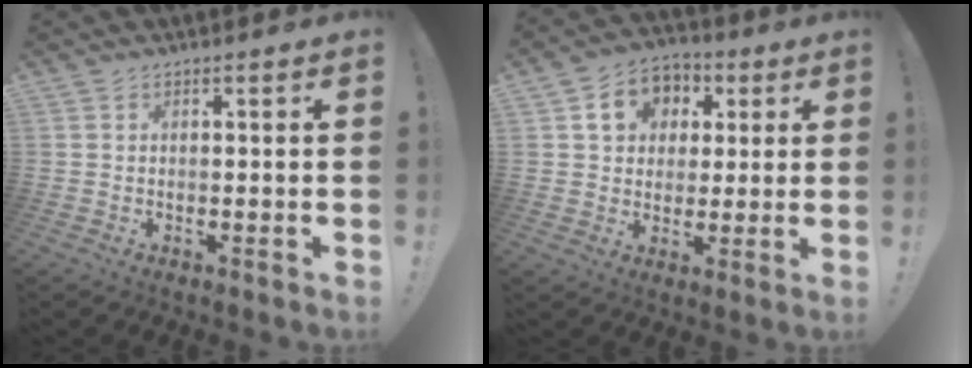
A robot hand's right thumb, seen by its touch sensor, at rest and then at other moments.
{"total": 11.0, "force": [3.6, 9.3, 4.7], "torque": [-0.072, -0.002, 0.074]}